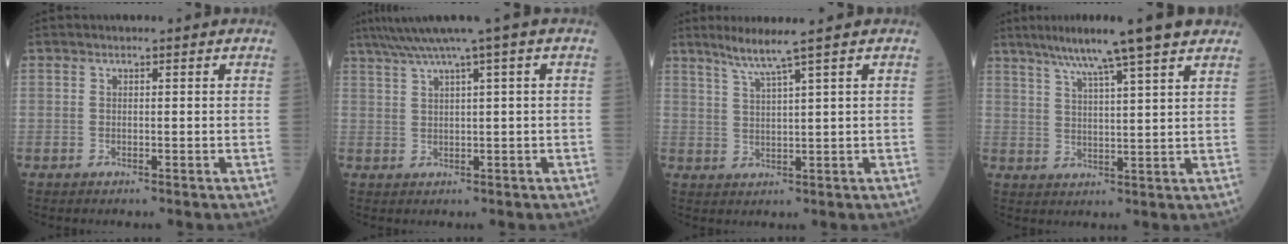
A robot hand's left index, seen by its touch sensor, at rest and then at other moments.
{"total": 6.5, "force": [4.0, -1.4, 4.9], "torque": [-0.087, 0.025, 0.070]}
{"total": 4.4, "force": [3.0, -1.6, 2.8], "torque": [-0.059, -0.007, 0.063]}
{"total": 12.0, "force": [9.2, -0.3, 7.7], "torque": [-0.123, 0.024, 0.130]}